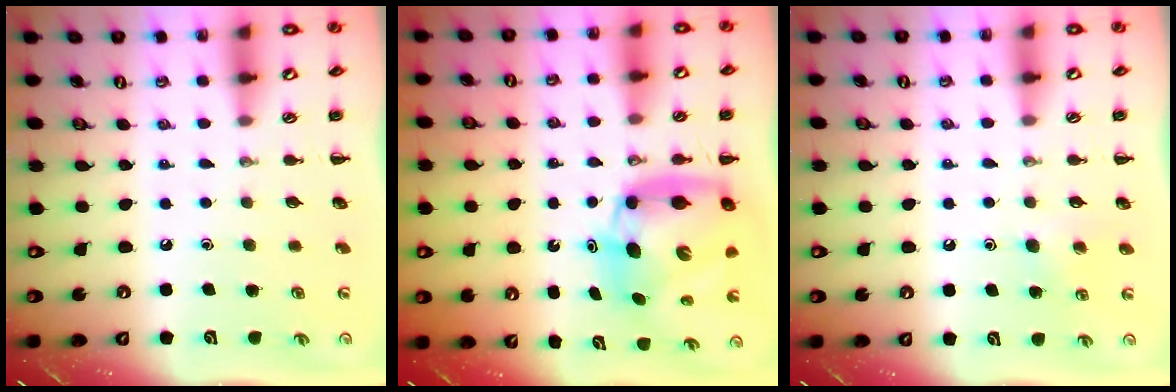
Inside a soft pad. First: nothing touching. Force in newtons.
{"total": 10.0, "press": 9.6, "slide": 2.7}
{"total": 4.5, "press": 4.3, "slide": 1.4}